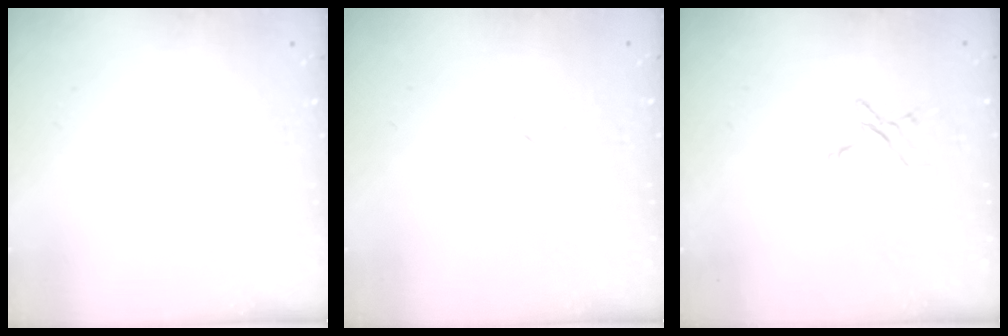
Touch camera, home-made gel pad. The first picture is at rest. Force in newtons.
{"total": 1.6, "press": 1.6, "slide": 0.2}
{"total": 2.8, "press": 2.7, "slide": 0.3}